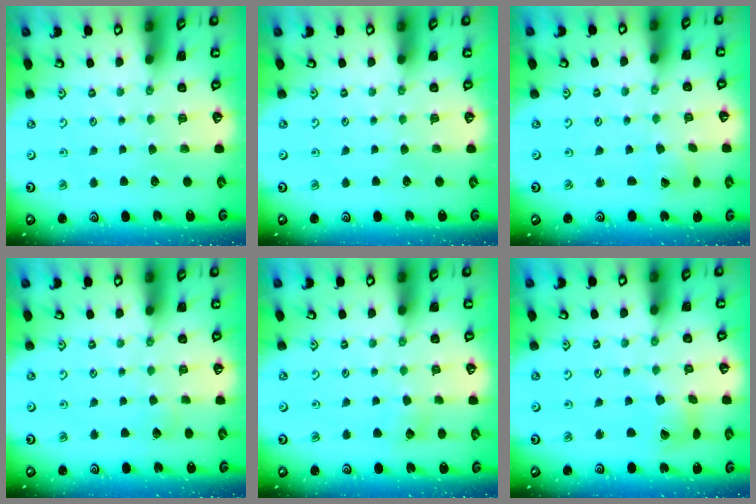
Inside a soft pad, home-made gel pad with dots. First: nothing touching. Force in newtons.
{"total": 0.0}
{"total": 1.8, "press": 1.8, "slide": 0.1}
{"total": 1.8, "press": 1.8, "slide": 0.2}
{"total": 6.5, "press": 6.5, "slide": 0.9}
{"total": 5.8, "press": 5.7, "slide": 0.7}